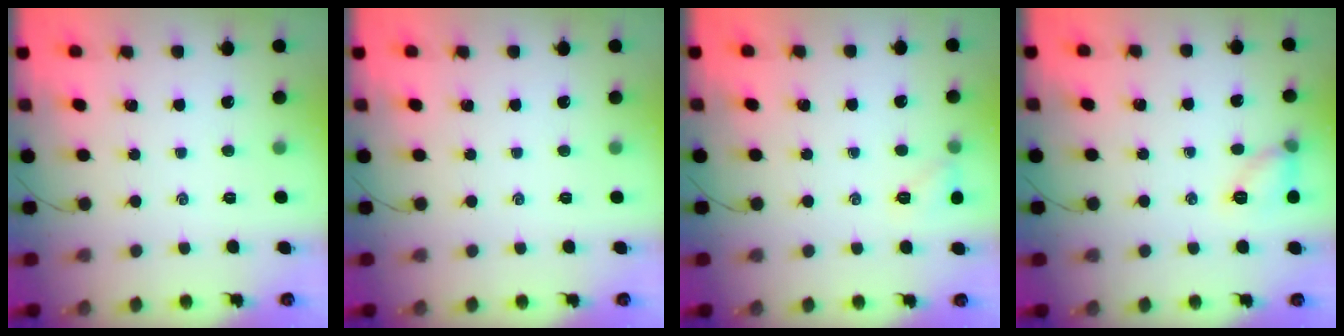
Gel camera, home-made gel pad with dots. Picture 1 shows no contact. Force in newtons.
{"total": 0.0}
{"total": 6.4, "press": 6.2, "slide": 1.9}
{"total": 8.3, "press": 8.3, "slide": 0.3}